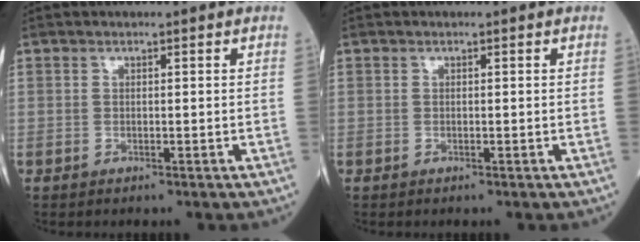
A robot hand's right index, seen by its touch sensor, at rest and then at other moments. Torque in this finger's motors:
{"motor_torque": [0.04, 0.00, -0.01, 0.01]}